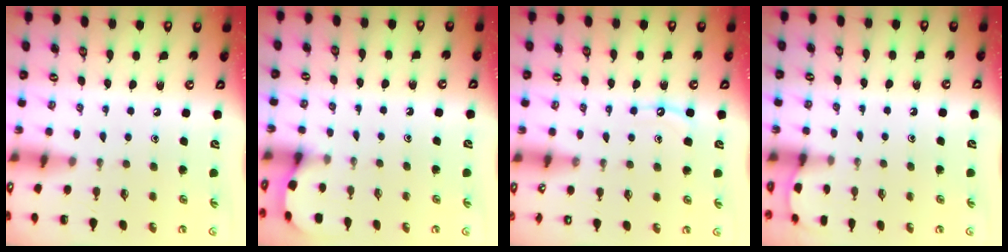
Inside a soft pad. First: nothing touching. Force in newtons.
{"total": 2.2, "press": 2.2, "slide": 0.3}
{"total": 6.6, "press": 6.6, "slide": 0.7}
{"total": 0.9, "press": 0.9, "slide": 0.1}